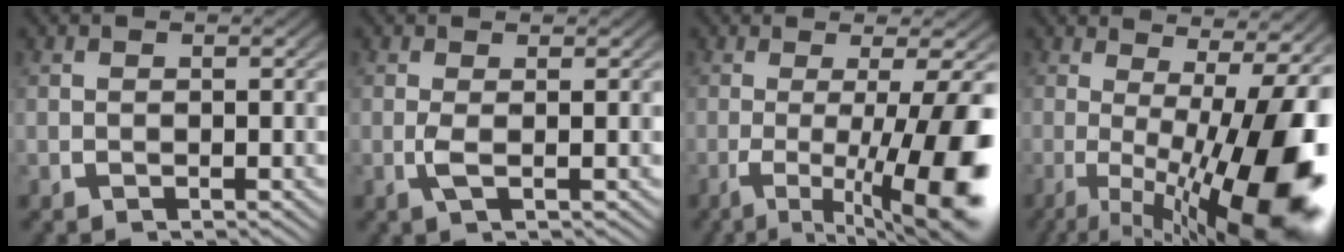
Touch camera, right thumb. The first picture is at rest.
{"total": 1.6, "force": [0.4, 0.3, 1.6], "torque": [-0.046, -0.009, 0.010]}
{"total": 12.6, "force": [-2.2, 5.4, 11.2], "torque": [-0.178, -0.037, -0.010]}
{"total": 16.9, "force": [-2.4, 8.0, 14.7], "torque": [-0.226, -0.052, -0.005]}